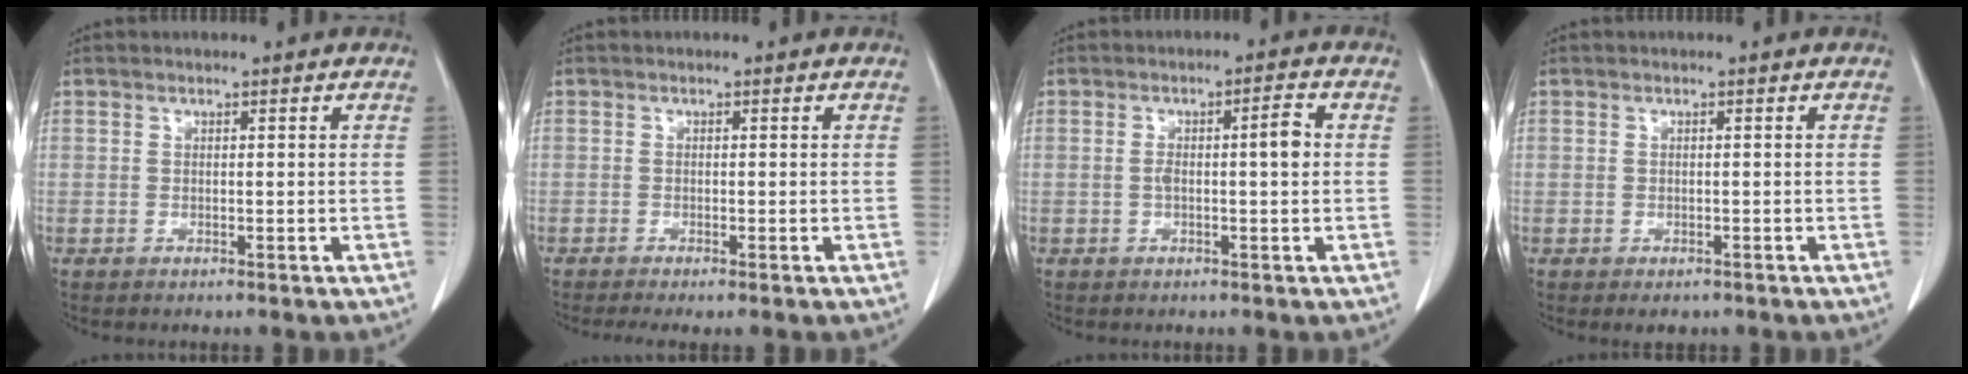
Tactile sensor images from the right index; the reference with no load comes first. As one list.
[{"total": 2.7, "force": [-2.1, 0.3, 1.6], "torque": [-0.027, -0.008, -0.032]}, {"total": 4.2, "force": [0.1, 0.6, 4.2], "torque": [-0.074, 0.014, 0.002]}, {"total": 1.8, "force": [-1.2, 1.2, 0.6], "torque": [-0.006, 0.001, -0.009]}]